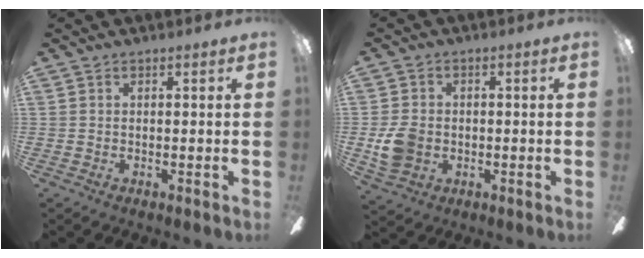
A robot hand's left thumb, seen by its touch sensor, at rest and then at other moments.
{"total": 7.5, "force": [-1.2, 6.3, 3.9], "torque": [-0.080, 0.016, -0.018]}